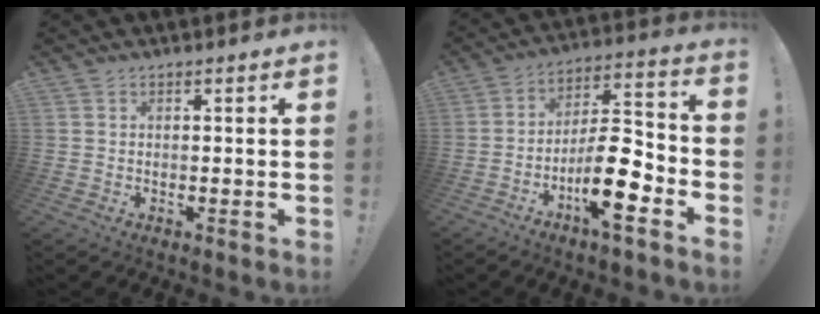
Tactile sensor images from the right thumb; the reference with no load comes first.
{"total": 15.9, "force": [-7.1, 5.0, 13.3], "torque": [-0.232, 0.036, -0.114]}